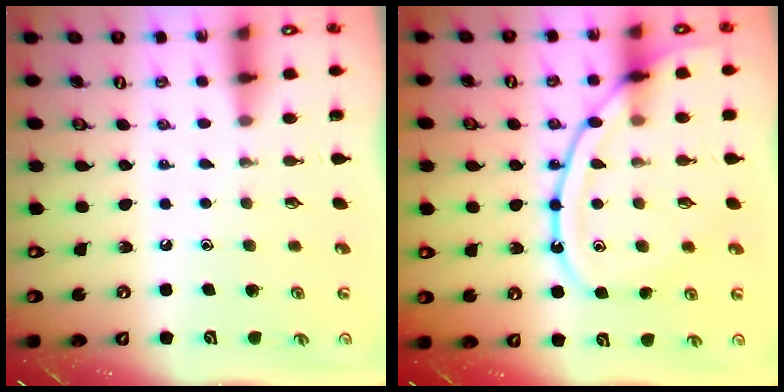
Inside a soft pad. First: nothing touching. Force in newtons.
{"total": 15.1, "press": 15.1, "slide": 1.1}